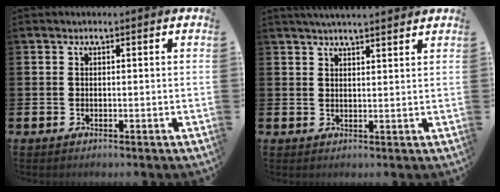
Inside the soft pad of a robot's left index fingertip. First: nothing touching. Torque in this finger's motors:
{"motor_torque": [0.89, -1.09, 0.58, 0.13]}